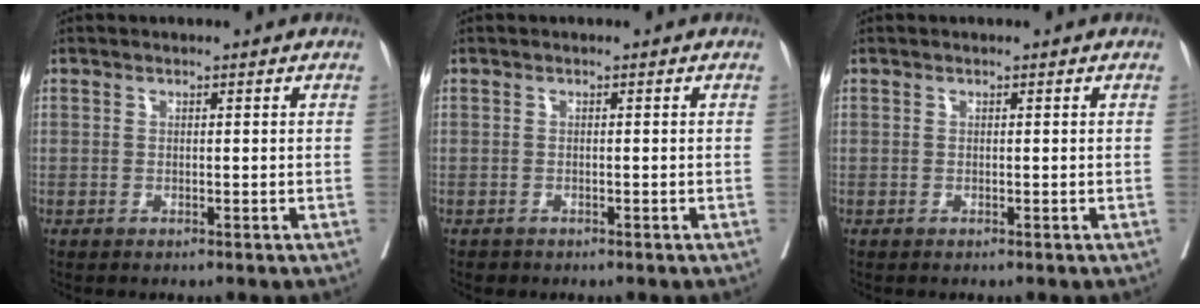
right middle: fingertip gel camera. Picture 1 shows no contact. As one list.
[{"total": 0.7, "force": [-0.5, 0.4, 0.1], "torque": [-0.004, 0.001, -0.009]}, {"total": 0.0}]